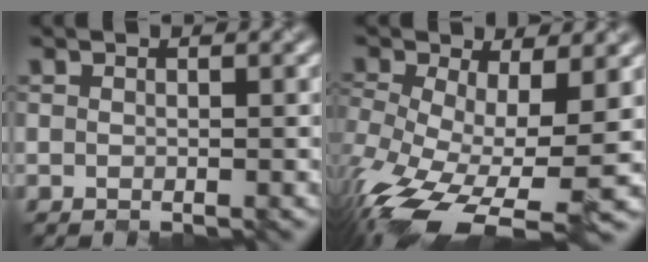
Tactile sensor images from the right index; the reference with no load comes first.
{"total": 11.7, "force": [-4.9, 4.6, 9.6], "torque": [-0.196, -0.038, -0.086]}